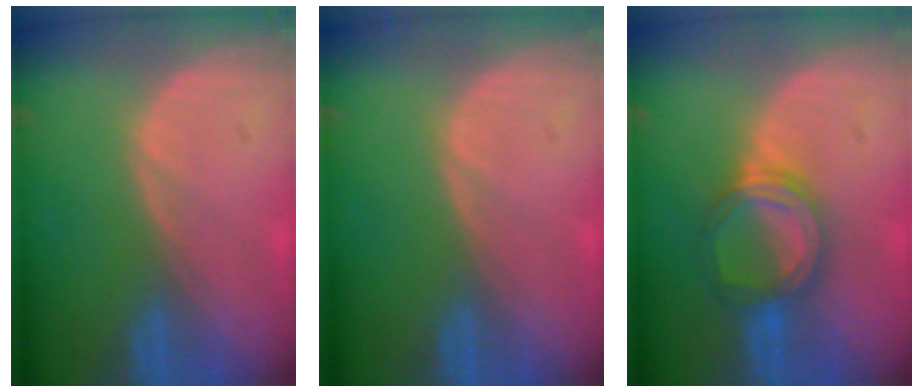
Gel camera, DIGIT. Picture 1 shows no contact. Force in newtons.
{"total": 0.0}
{"total": 5.7, "press": 5.4, "slide": 1.5}